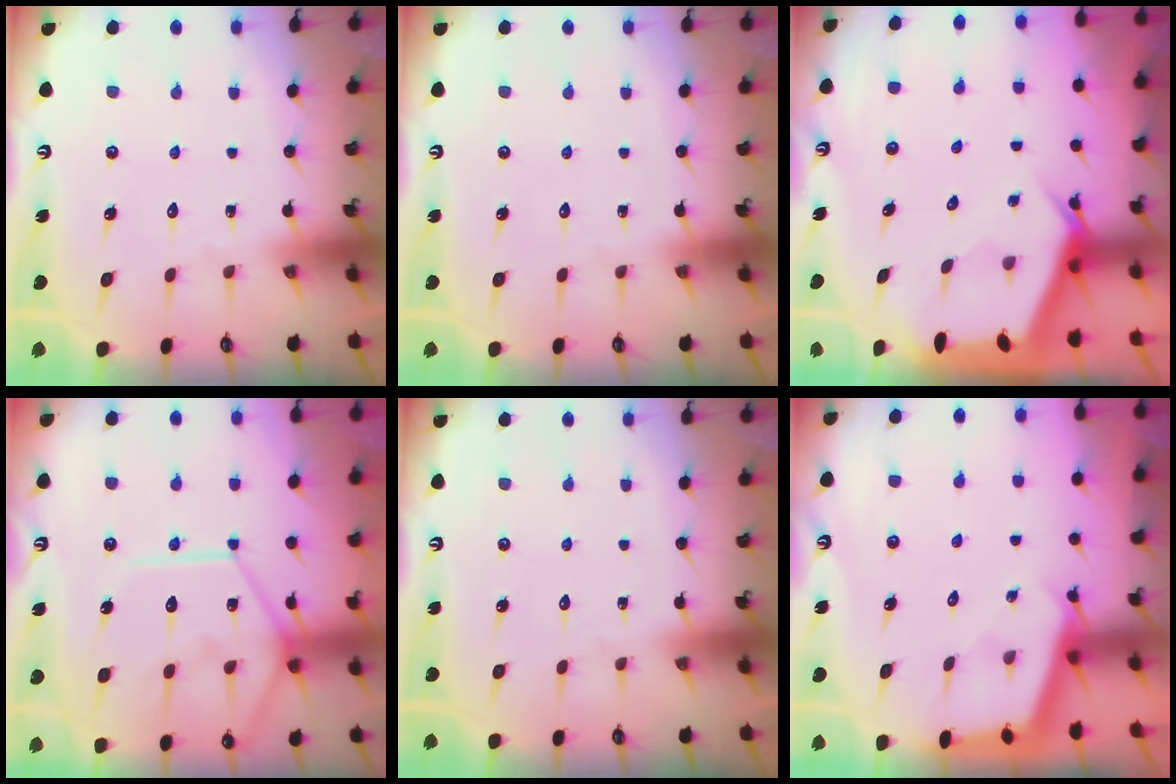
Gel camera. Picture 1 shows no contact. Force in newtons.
{"total": 0.0}
{"total": 4.9, "press": 4.9, "slide": 0.4}
{"total": 14.1, "press": 14.0, "slide": 1.5}
{"total": 0.0}
{"total": 2.5, "press": 2.5, "slide": 0.2}